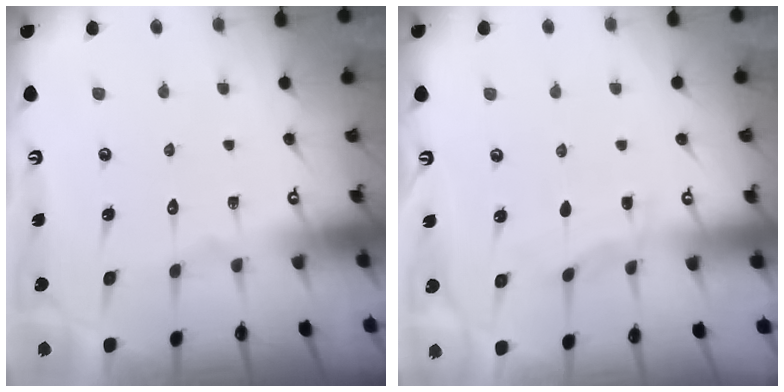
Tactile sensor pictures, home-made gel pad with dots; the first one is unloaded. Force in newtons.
{"total": 2.3, "press": 2.3, "slide": 0.3}